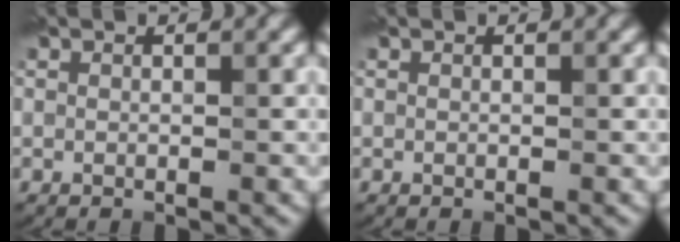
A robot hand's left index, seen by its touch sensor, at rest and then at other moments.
{"total": 0.0}